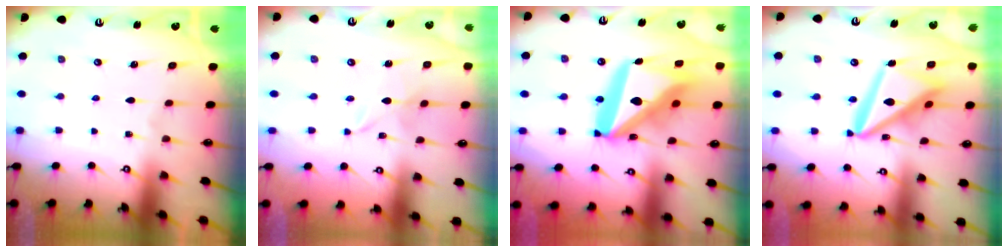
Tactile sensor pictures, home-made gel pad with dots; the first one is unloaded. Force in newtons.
{"total": 1.4, "press": 1.4, "slide": 0.2}
{"total": 23.2, "press": 23.1, "slide": 2.7}
{"total": 16.7, "press": 16.5, "slide": 1.9}